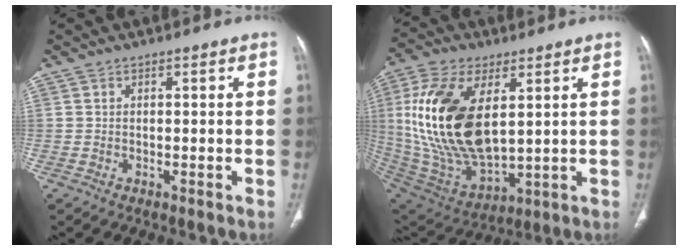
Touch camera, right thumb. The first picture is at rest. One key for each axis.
{"total": 24.1, "fx": 4.6, "fy": 12.7, "fz": 20.0, "tx": -0.401, "ty": -0.027, "tz": 0.096}